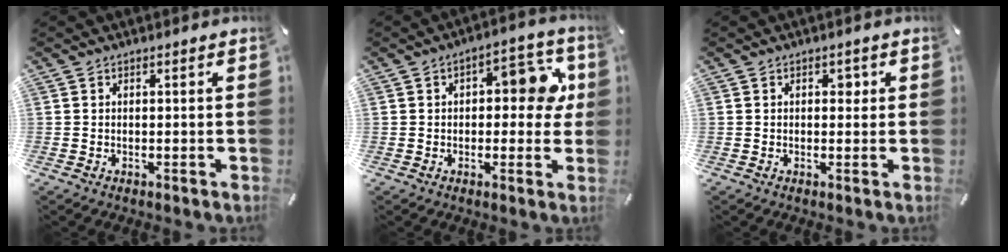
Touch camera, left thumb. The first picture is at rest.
{"total": 11.1, "force": [1.9, 5.9, 9.2], "torque": [-0.105, -0.005, 0.026]}
{"total": 1.9, "force": [0.5, 1.3, 1.2], "torque": [-0.001, -0.002, 0.000]}